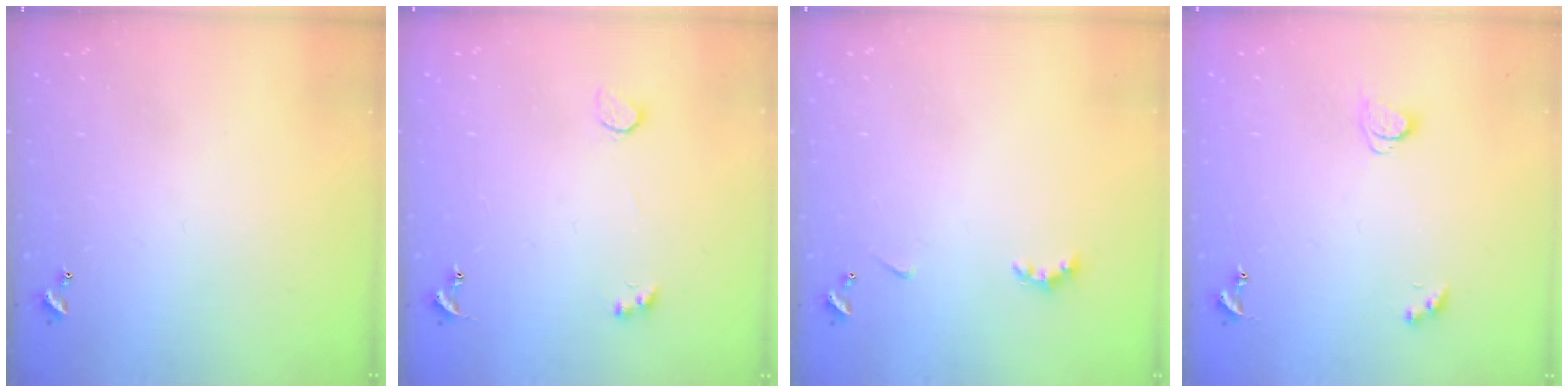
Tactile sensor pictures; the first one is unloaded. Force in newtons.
{"total": 2.1, "press": 1.9, "slide": 1.0}
{"total": 2.9, "press": 2.8, "slide": 0.6}
{"total": 2.4, "press": 2.3, "slide": 0.6}